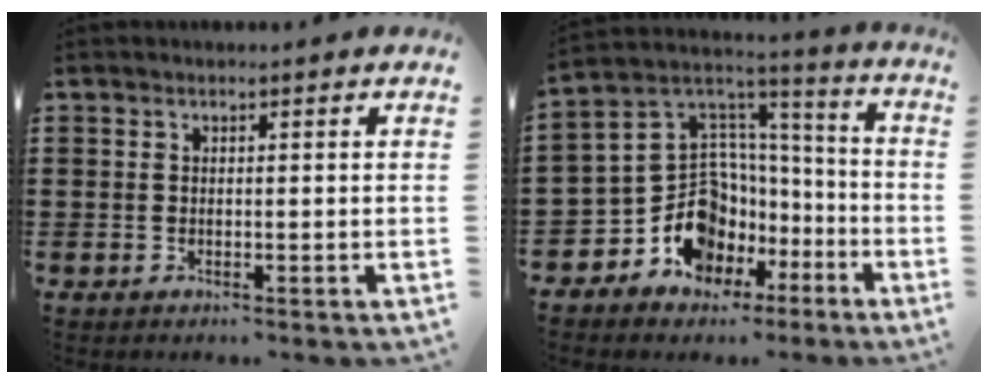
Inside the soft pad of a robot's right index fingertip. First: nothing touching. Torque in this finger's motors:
{"motor_torque": [1.26, 0.88, 0.46, 0.09]}